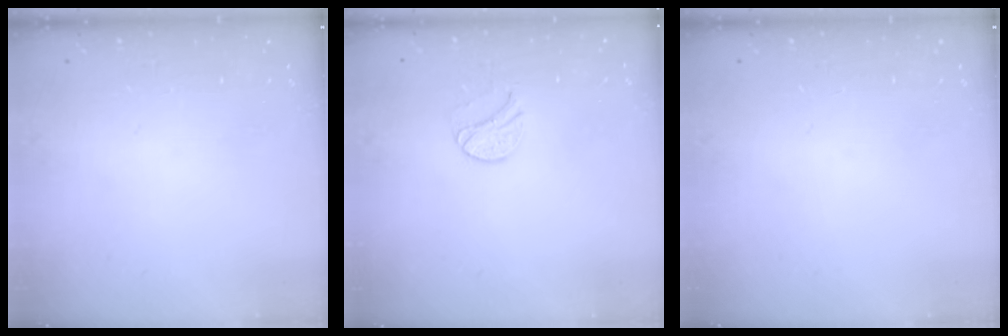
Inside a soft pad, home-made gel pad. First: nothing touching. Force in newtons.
{"total": 7.7, "press": 7.7, "slide": 0.7}
{"total": 0.0}